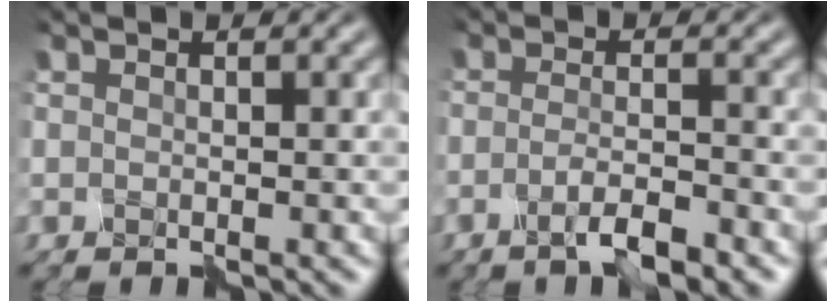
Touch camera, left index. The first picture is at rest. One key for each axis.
{"total": 3.5, "fx": -2.0, "fy": 0.8, "fz": 2.8, "tx": -0.051, "ty": 0.001, "tz": -0.043}